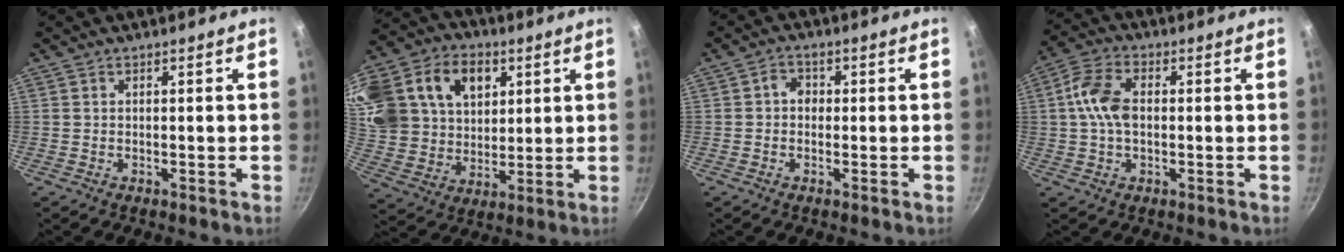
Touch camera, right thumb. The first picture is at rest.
{"total": 29.3, "force": [10.5, 21.8, 16.5], "torque": [-0.372, 0.037, 0.189]}
{"total": 3.1, "force": [0.0, 2.5, 1.8], "torque": [-0.017, 0.008, -0.007]}
{"total": 8.4, "force": [0.4, 5.2, 6.6], "torque": [-0.128, 0.023, -0.001]}